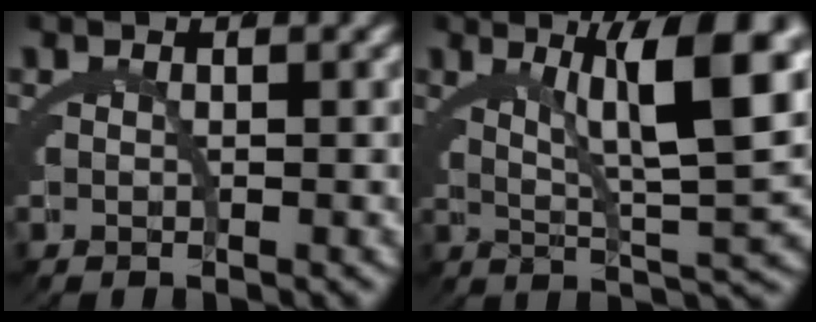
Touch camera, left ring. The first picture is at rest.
{"total": 9.0, "force": [3.3, 1.9, 8.2], "torque": [-0.112, 0.006, 0.056]}